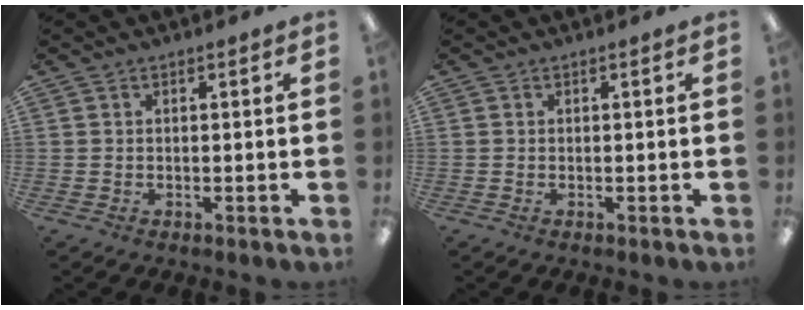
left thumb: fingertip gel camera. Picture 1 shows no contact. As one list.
[{"total": 0.0}]